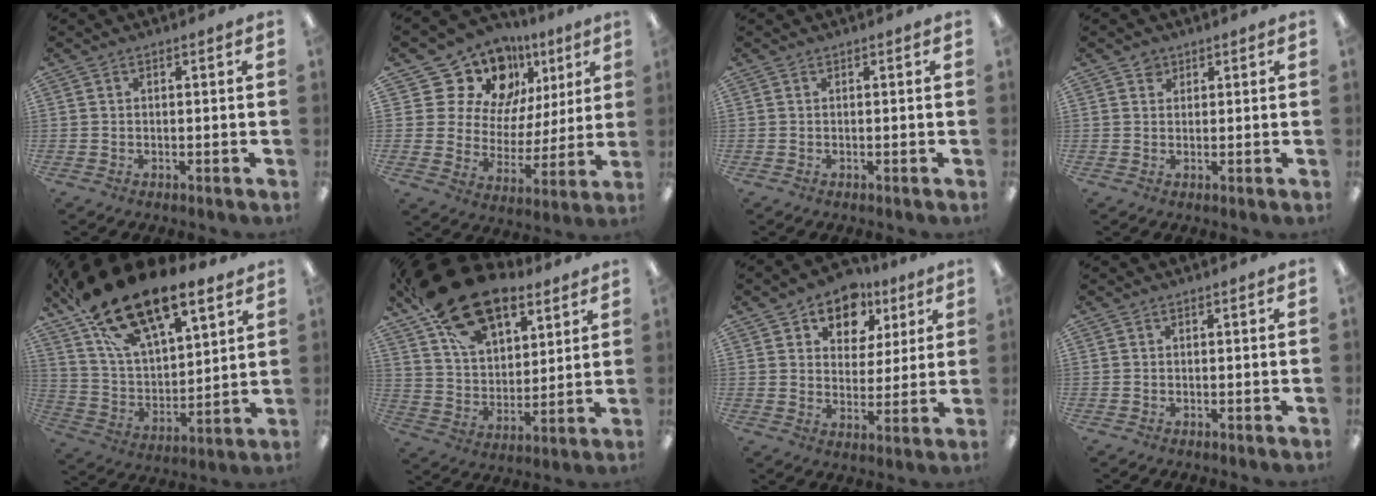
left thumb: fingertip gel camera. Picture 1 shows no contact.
{"total": 18.4, "force": [11.1, 12.9, 6.9], "torque": [-0.136, -0.057, 0.215]}
{"total": 0.0}
{"total": 1.9, "force": [1.2, 1.4, 0.3], "torque": [0.000, -0.002, 0.022]}
{"total": 22.6, "force": [16.7, 8.9, 12.4], "torque": [-0.226, -0.096, 0.297]}
{"total": 22.6, "force": [15.6, 11.2, 11.9], "torque": [-0.214, -0.077, 0.280]}
{"total": 9.6, "force": [6.5, 6.6, 2.6], "torque": [-0.041, -0.043, 0.117]}
{"total": 0.0}